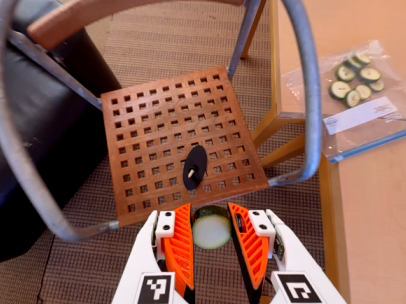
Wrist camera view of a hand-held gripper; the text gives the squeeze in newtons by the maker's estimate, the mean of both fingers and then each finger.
{"total": 11.3, "left": 11.7, "right": 11.0}